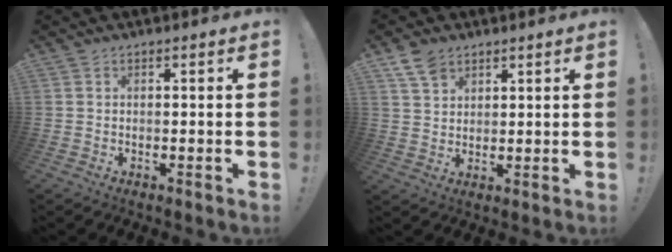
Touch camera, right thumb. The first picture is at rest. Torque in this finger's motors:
{"motor_torque": [0.00, 0.13, -0.27, -0.08, -0.56]}